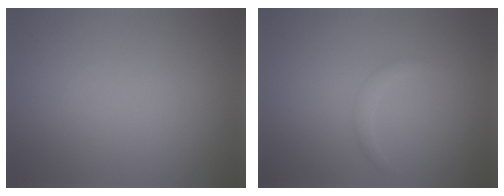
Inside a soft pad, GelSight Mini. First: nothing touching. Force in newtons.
{"total": 1.1, "press": 1.1, "slide": 0.1}